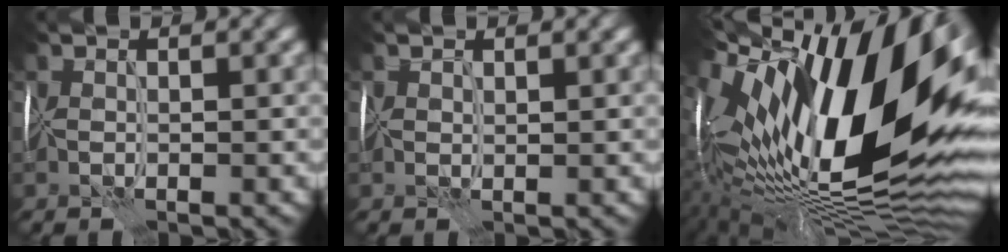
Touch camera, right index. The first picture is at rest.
{"total": 0.7, "force": [0.7, 0.2, 0.1], "torque": [0.003, 0.001, 0.011]}
{"total": 20.0, "force": [3.5, 8.2, 17.9], "torque": [-0.312, -0.009, 0.047]}